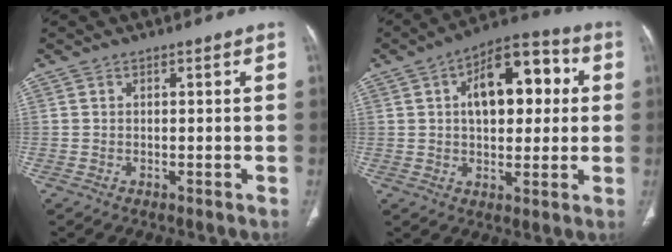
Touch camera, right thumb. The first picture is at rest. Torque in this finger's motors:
{"motor_torque": [-0.88, 1.33, 1.02, 0.73, 0.12]}